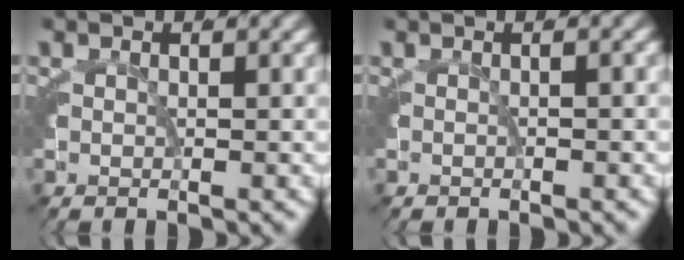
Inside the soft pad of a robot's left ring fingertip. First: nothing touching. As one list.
[{"total": 0.5, "force": [-0.5, -0.1, -0.1], "torque": [0.005, 0.003, -0.010]}]